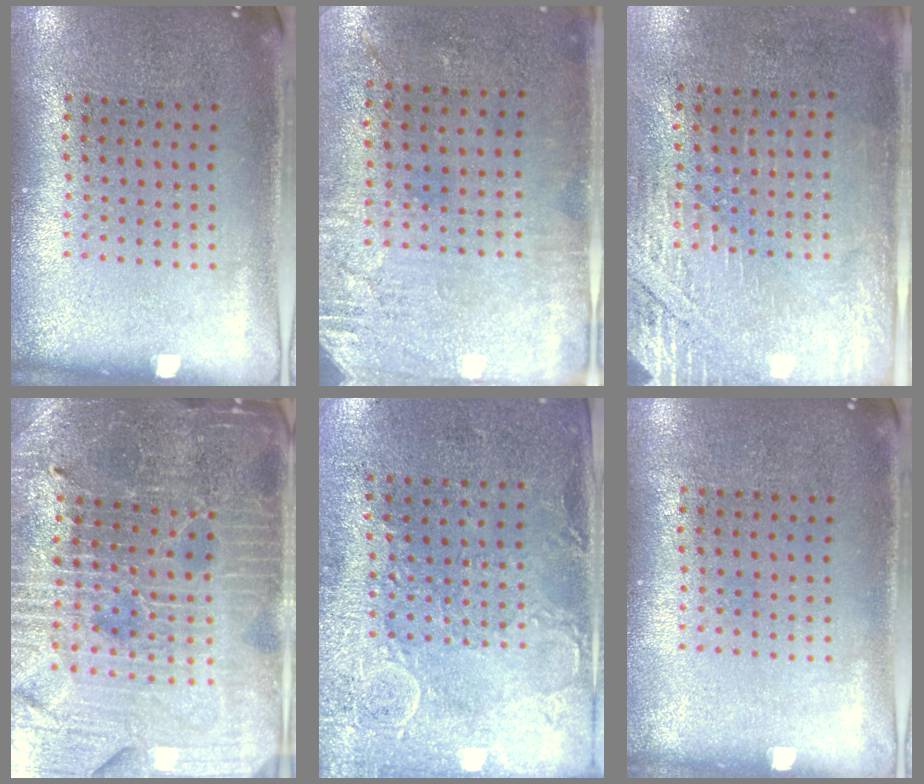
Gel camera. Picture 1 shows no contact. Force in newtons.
{"total": 2.8, "press": 2.3, "slide": 1.6}
{"total": 2.8, "press": 2.4, "slide": 1.4}
{"total": 4.8, "press": 4.5, "slide": 1.6}
{"total": 2.7, "press": 2.4, "slide": 1.2}
{"total": 0.0}